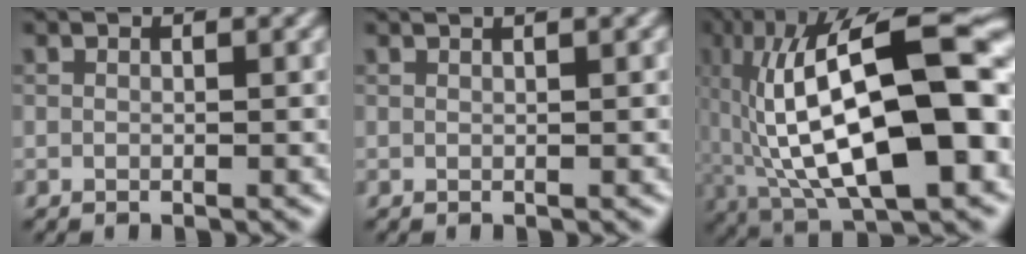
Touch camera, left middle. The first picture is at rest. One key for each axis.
{"total": 2.0, "fx": 1.3, "fy": 0.8, "fz": 1.4, "tx": -0.004, "ty": 0.000, "tz": -0.001}
{"total": 17.3, "fx": -0.1, "fy": 6.7, "fz": 15.9, "tx": -0.245, "ty": 0.029, "tz": -0.005}